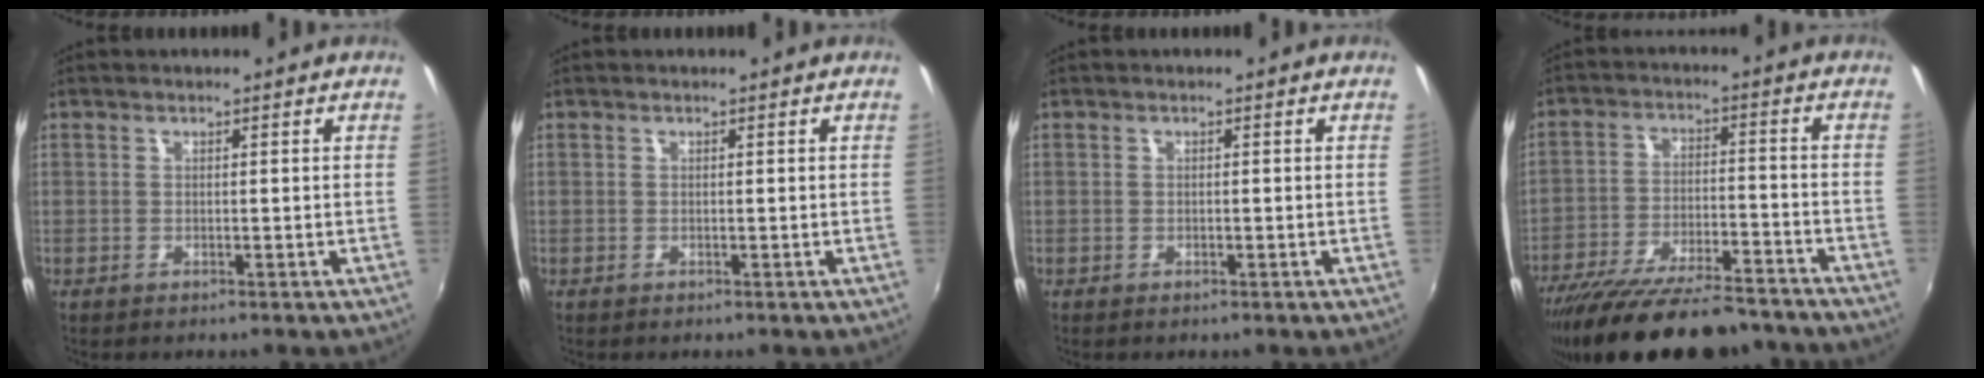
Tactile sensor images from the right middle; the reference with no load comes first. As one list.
[{"total": 0.0}, {"total": 0.0}, {"total": 22.5, "force": [-19.2, 5.2, 10.5], "torque": [-0.199, -0.038, -0.286]}]